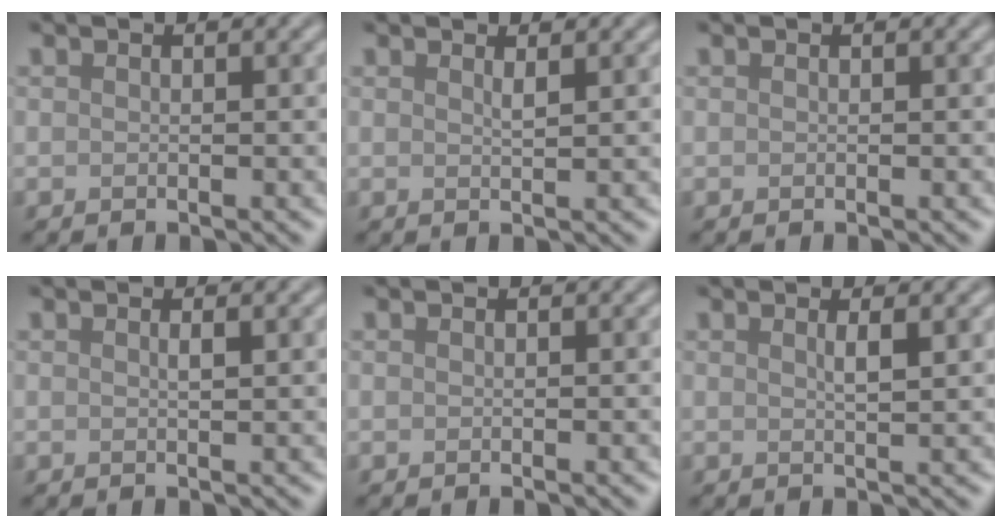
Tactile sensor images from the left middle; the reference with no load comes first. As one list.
[{"total": 0.8, "force": [0.6, 0.1, 0.5], "torque": [-0.004, -0.003, 0.010]}, {"total": 0.0}, {"total": 1.2, "force": [0.4, 0.3, 1.1], "torque": [-0.013, 0.002, 0.005]}, {"total": 0.0}, {"total": 1.5, "force": [0.7, 0.3, 1.3], "torque": [-0.017, 0.001, 0.008]}]